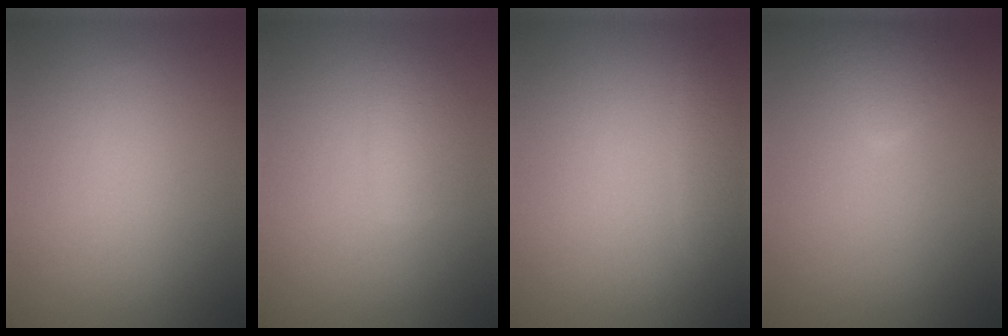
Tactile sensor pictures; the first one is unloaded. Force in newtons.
{"total": 1.9, "press": 1.9, "slide": 0.1}
{"total": 1.3, "press": 1.3, "slide": 0.1}
{"total": 1.9, "press": 1.9, "slide": 0.2}